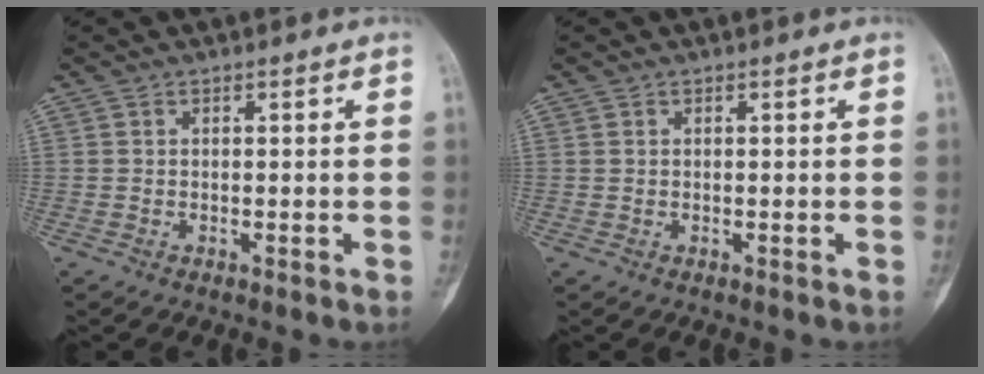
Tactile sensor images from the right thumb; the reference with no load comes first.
{"total": 0.0}